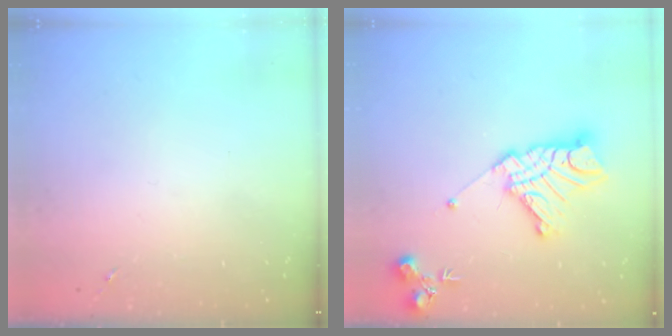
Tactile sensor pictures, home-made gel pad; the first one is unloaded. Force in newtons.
{"total": 18.2, "press": 18.1, "slide": 1.5}